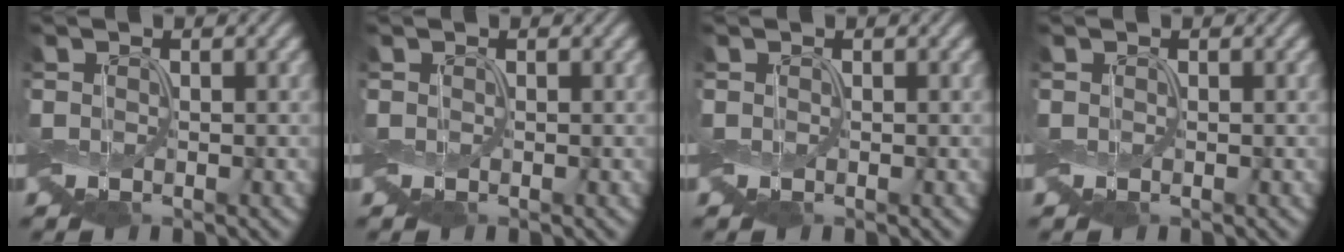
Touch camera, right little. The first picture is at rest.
{"total": 0.0}
{"total": 0.0}
{"total": 0.0}